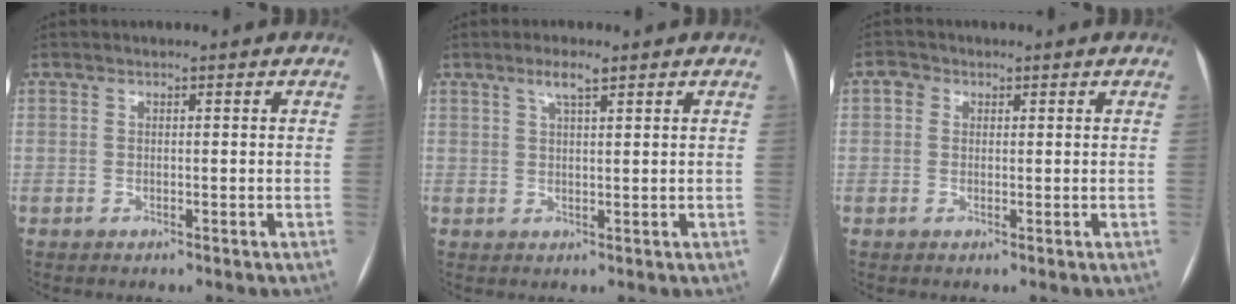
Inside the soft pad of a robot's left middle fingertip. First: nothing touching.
{"total": 2.9, "force": [1.9, 0.4, 2.2], "torque": [-0.045, 0.004, 0.036]}
{"total": 1.9, "force": [0.6, 1.6, 0.6], "torque": [-0.012, 0.012, 0.006]}